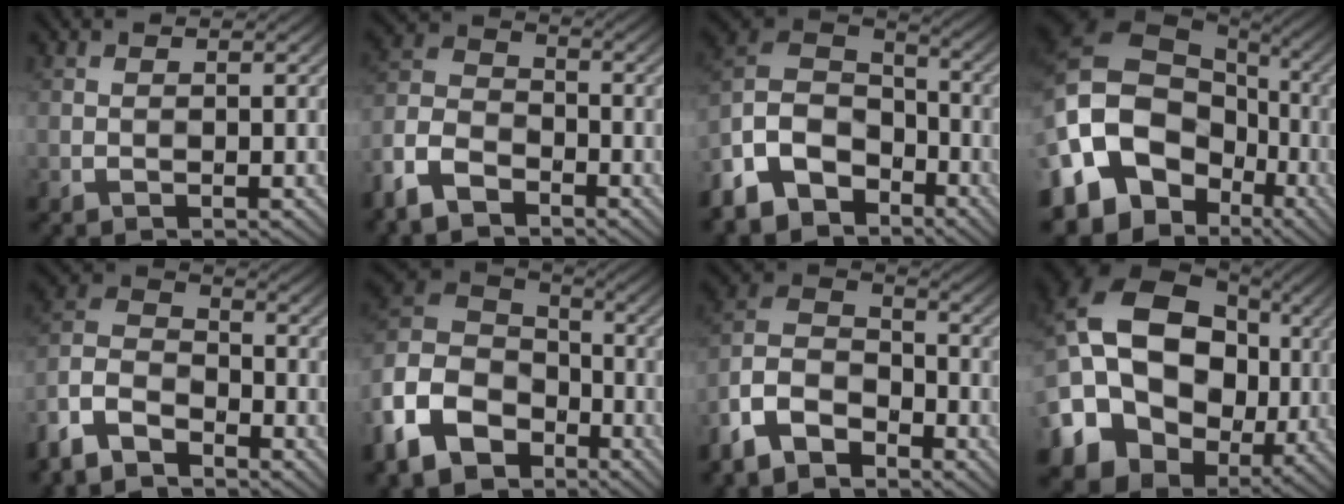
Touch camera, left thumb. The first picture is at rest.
{"total": 8.5, "force": [-5.9, 4.4, 4.2], "torque": [-0.106, -0.012, -0.134]}
{"total": 13.4, "force": [-8.4, 8.4, 6.0], "torque": [-0.177, -0.015, -0.165]}
{"total": 20.9, "force": [-4.6, 17.3, 10.9], "torque": [-0.238, -0.018, -0.097]}
{"total": 9.4, "force": [-7.1, 4.2, 4.4], "torque": [-0.104, -0.007, -0.162]}
{"total": 14.7, "force": [-8.0, 9.8, 7.5], "torque": [-0.229, -0.022, -0.165]}
{"total": 9.9, "force": [-6.9, 5.0, 5.0], "torque": [-0.115, -0.007, -0.156]}
{"total": 19.1, "force": [-0.9, 15.4, 11.3], "torque": [-0.238, -0.017, -0.012]}